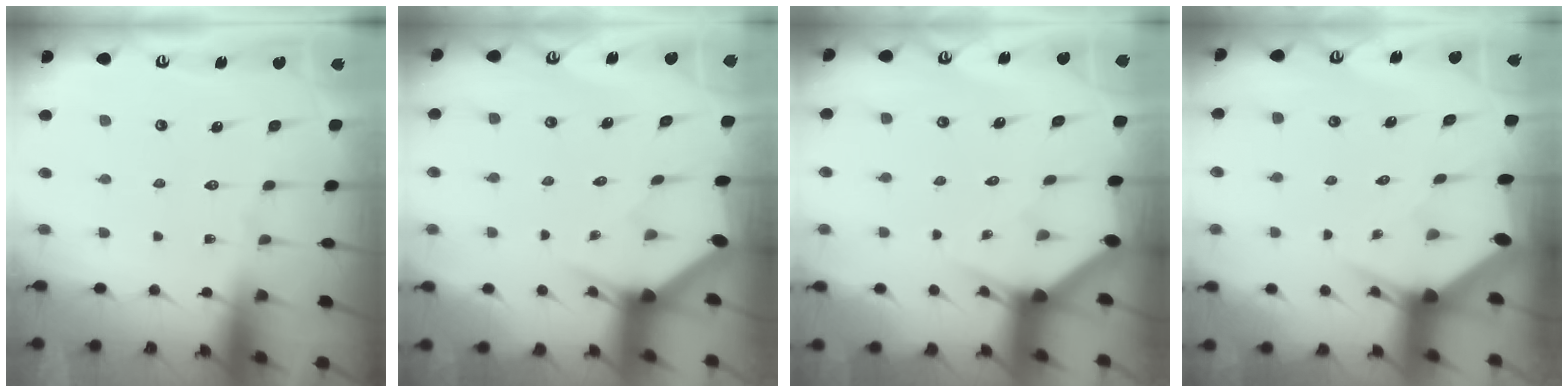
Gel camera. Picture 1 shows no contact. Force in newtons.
{"total": 3.0, "press": 3.0, "slide": 0.0}
{"total": 2.7, "press": 2.7, "slide": 0.1}
{"total": 4.1, "press": 4.0, "slide": 0.5}